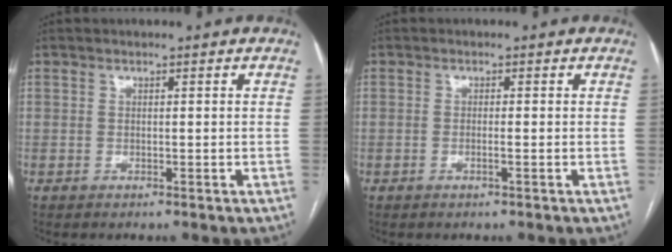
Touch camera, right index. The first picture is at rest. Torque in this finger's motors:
{"motor_torque": [-0.35, 0.21, -0.02, 0.00]}